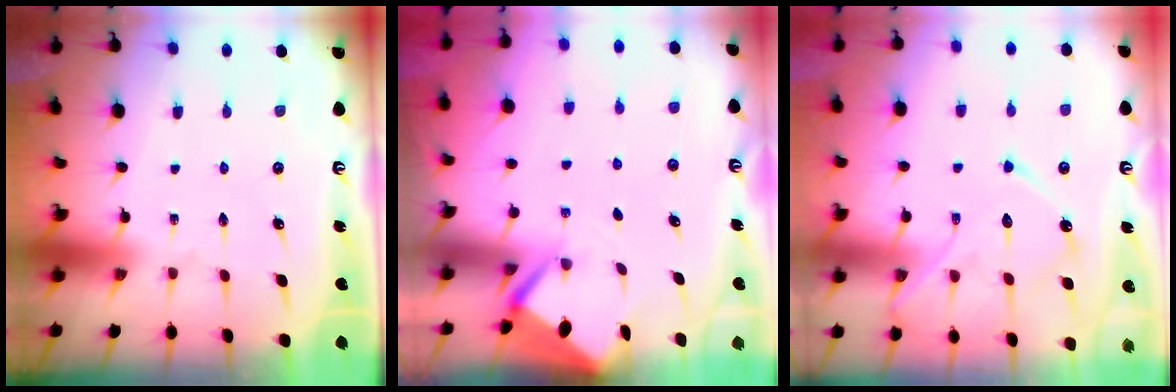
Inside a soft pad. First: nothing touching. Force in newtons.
{"total": 2.5, "press": 2.5, "slide": 0.3}
{"total": 14.2, "press": 14.2, "slide": 1.0}